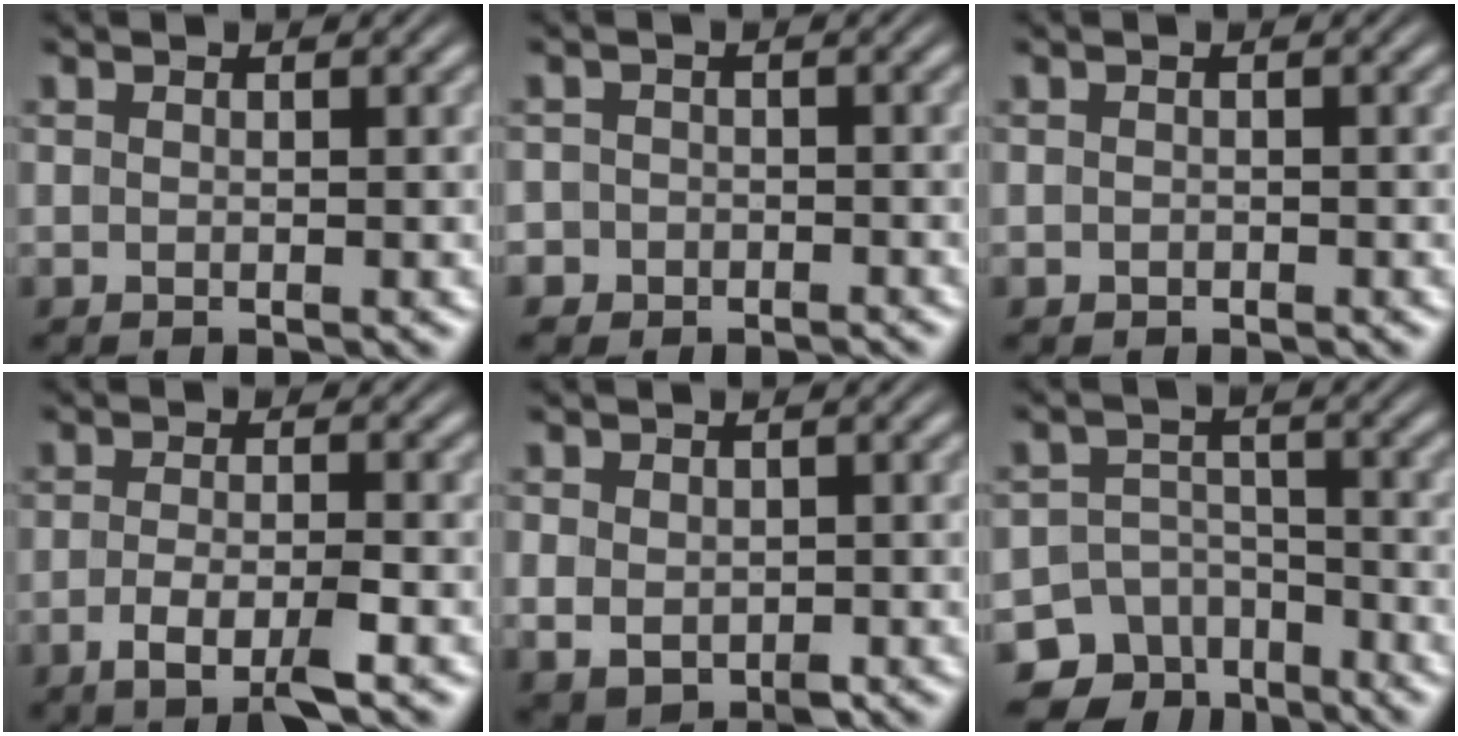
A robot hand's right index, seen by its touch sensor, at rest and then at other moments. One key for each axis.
{"total": 3.1, "fx": -2.1, "fy": 2.3, "fz": -0.2, "tx": 0.001, "ty": -0.014, "tz": -0.036}
{"total": 0.7, "fx": -0.5, "fy": 0.5, "fz": 0.0, "tx": -0.003, "ty": -0.010, "tz": -0.003}
{"total": 3.4, "fx": -2.0, "fy": 0.6, "fz": 2.8, "tx": -0.049, "ty": -0.008, "tz": -0.034}
{"total": 3.4, "fx": -0.5, "fy": 2.6, "fz": 2.1, "tx": -0.052, "ty": -0.025, "tz": 0.009}
{"total": 10.5, "fx": -6.4, "fy": 7.6, "fz": 3.3, "tx": -0.059, "ty": -0.032, "tz": -0.106}